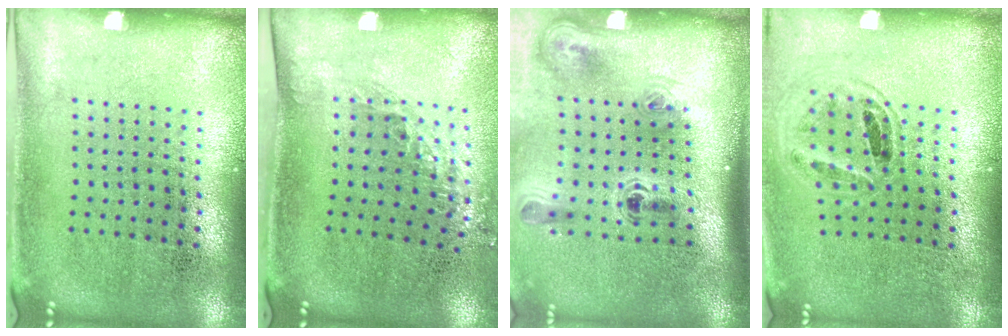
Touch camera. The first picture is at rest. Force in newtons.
{"total": 1.4, "press": 1.0, "slide": 1.0}
{"total": 2.3, "press": 1.5, "slide": 1.7}
{"total": 0.9, "press": 0.9, "slide": 0.2}